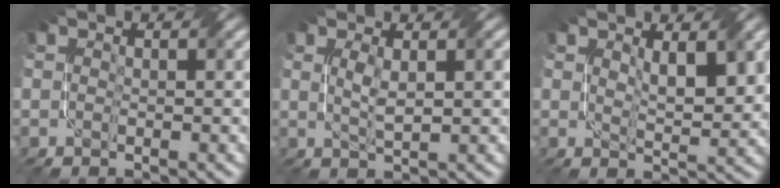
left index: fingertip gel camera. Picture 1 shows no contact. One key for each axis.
{"total": 2.1, "fx": 0.6, "fy": 0.4, "fz": 2.0, "tx": -0.042, "ty": 0.000, "tz": 0.014}
{"total": 3.3, "fx": 1.4, "fy": 1.1, "fz": 2.7, "tx": -0.051, "ty": -0.007, "tz": 0.028}